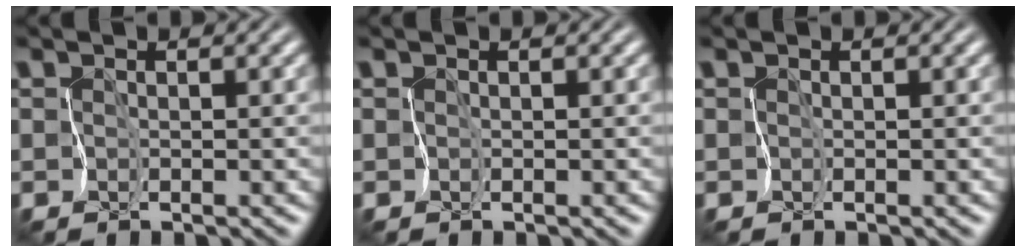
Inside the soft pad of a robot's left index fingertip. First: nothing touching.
{"total": 0.0}
{"total": 0.0}